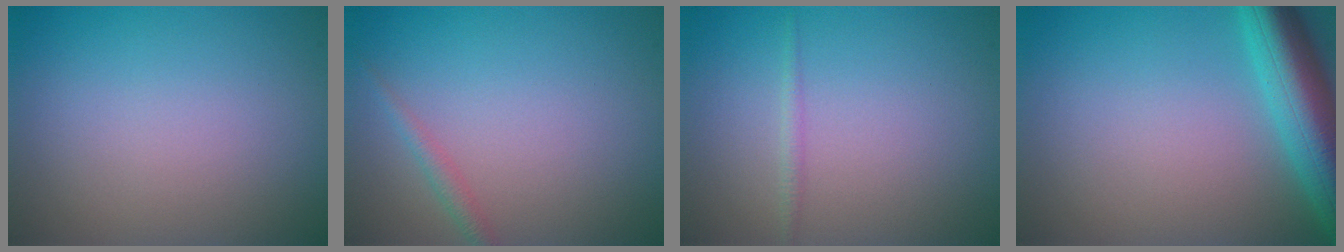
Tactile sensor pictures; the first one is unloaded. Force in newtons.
{"total": 1.2, "press": 1.2, "slide": 0.1}
{"total": 0.8, "press": 0.8, "slide": 0.1}
{"total": 7.5, "press": 7.5, "slide": 0.4}